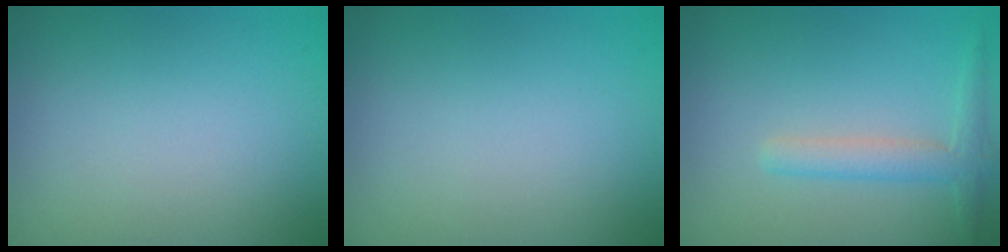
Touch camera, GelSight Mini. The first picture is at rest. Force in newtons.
{"total": 0.0}
{"total": 2.4, "press": 2.4, "slide": 0.1}